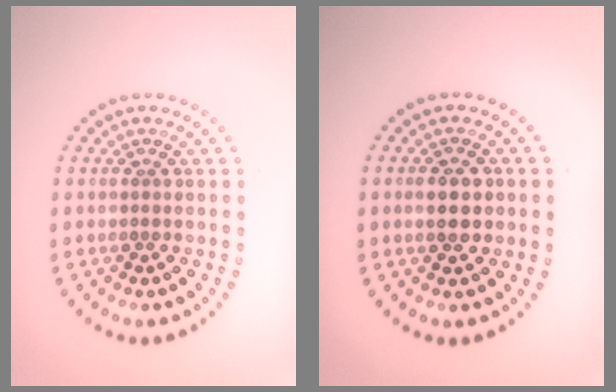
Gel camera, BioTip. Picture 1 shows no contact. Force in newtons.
{"total": 2.9, "press": 2.9, "slide": 0.2}